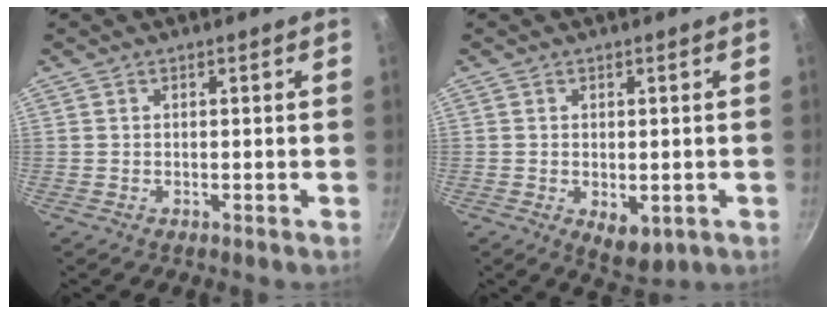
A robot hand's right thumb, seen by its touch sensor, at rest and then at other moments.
{"total": 5.1, "force": [-1.2, 2.9, 4.0], "torque": [-0.048, -0.008, -0.006]}